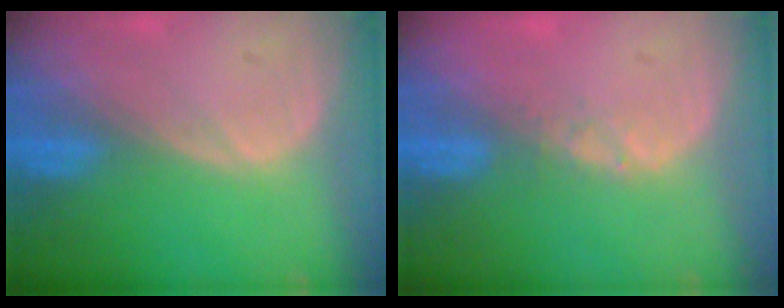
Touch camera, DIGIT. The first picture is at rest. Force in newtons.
{"total": 1.3, "press": 1.0, "slide": 0.8}